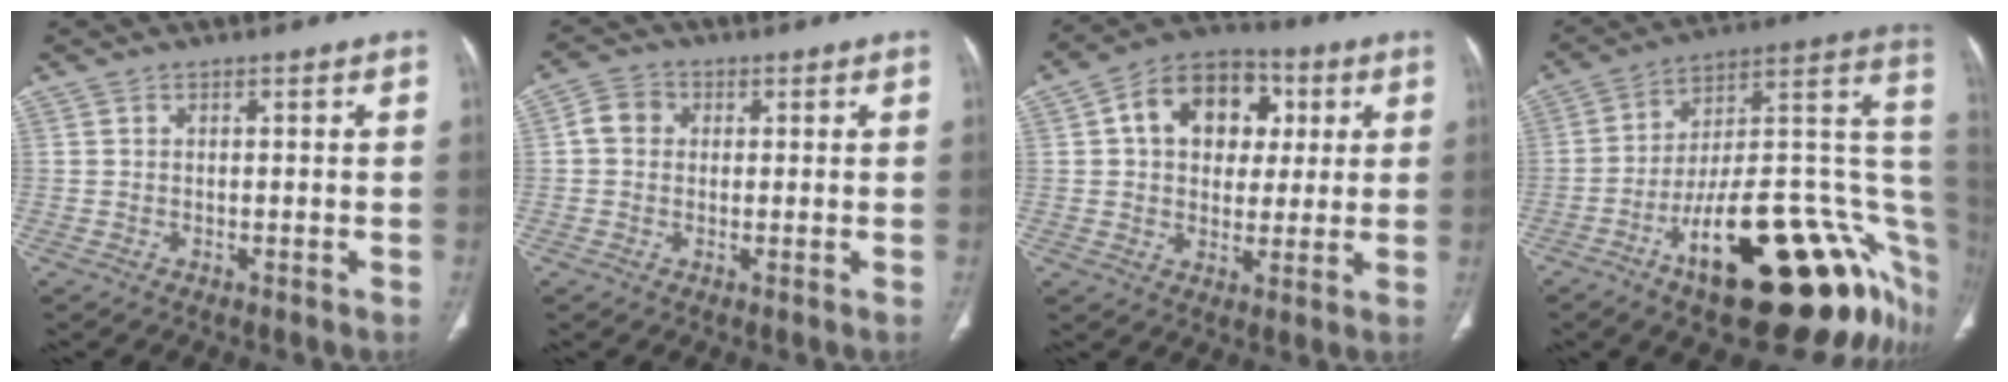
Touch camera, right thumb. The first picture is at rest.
{"total": 4.2, "force": [0.5, 3.7, 2.0], "torque": [-0.025, 0.012, 0.003]}
{"total": 14.9, "force": [3.8, 11.0, 9.3], "torque": [-0.105, 0.008, 0.053]}
{"total": 32.7, "force": [-12.2, 12.4, 27.7], "torque": [-0.274, 0.075, -0.180]}